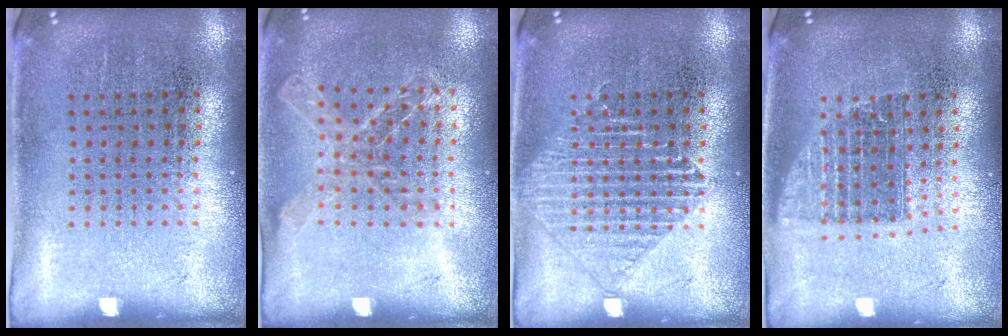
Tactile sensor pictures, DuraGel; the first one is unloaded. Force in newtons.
{"total": 1.1, "press": 1.1, "slide": 0.1}
{"total": 2.0, "press": 2.0, "slide": 0.3}
{"total": 1.3, "press": 1.1, "slide": 0.7}